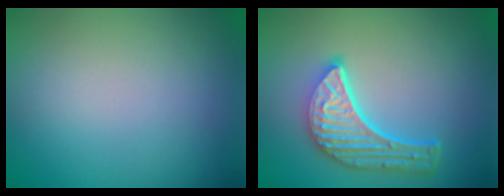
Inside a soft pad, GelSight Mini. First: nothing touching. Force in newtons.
{"total": 5.7, "press": 4.2, "slide": 3.8}